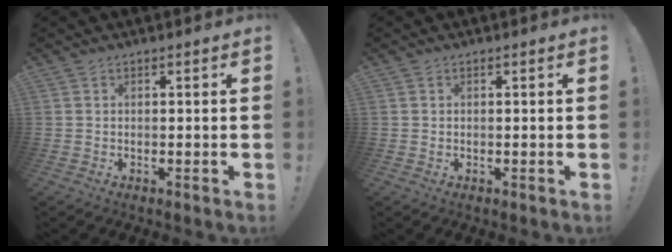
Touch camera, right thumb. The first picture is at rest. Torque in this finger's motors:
{"motor_torque": [-0.09, 0.11, -0.10, 0.49, 0.09]}